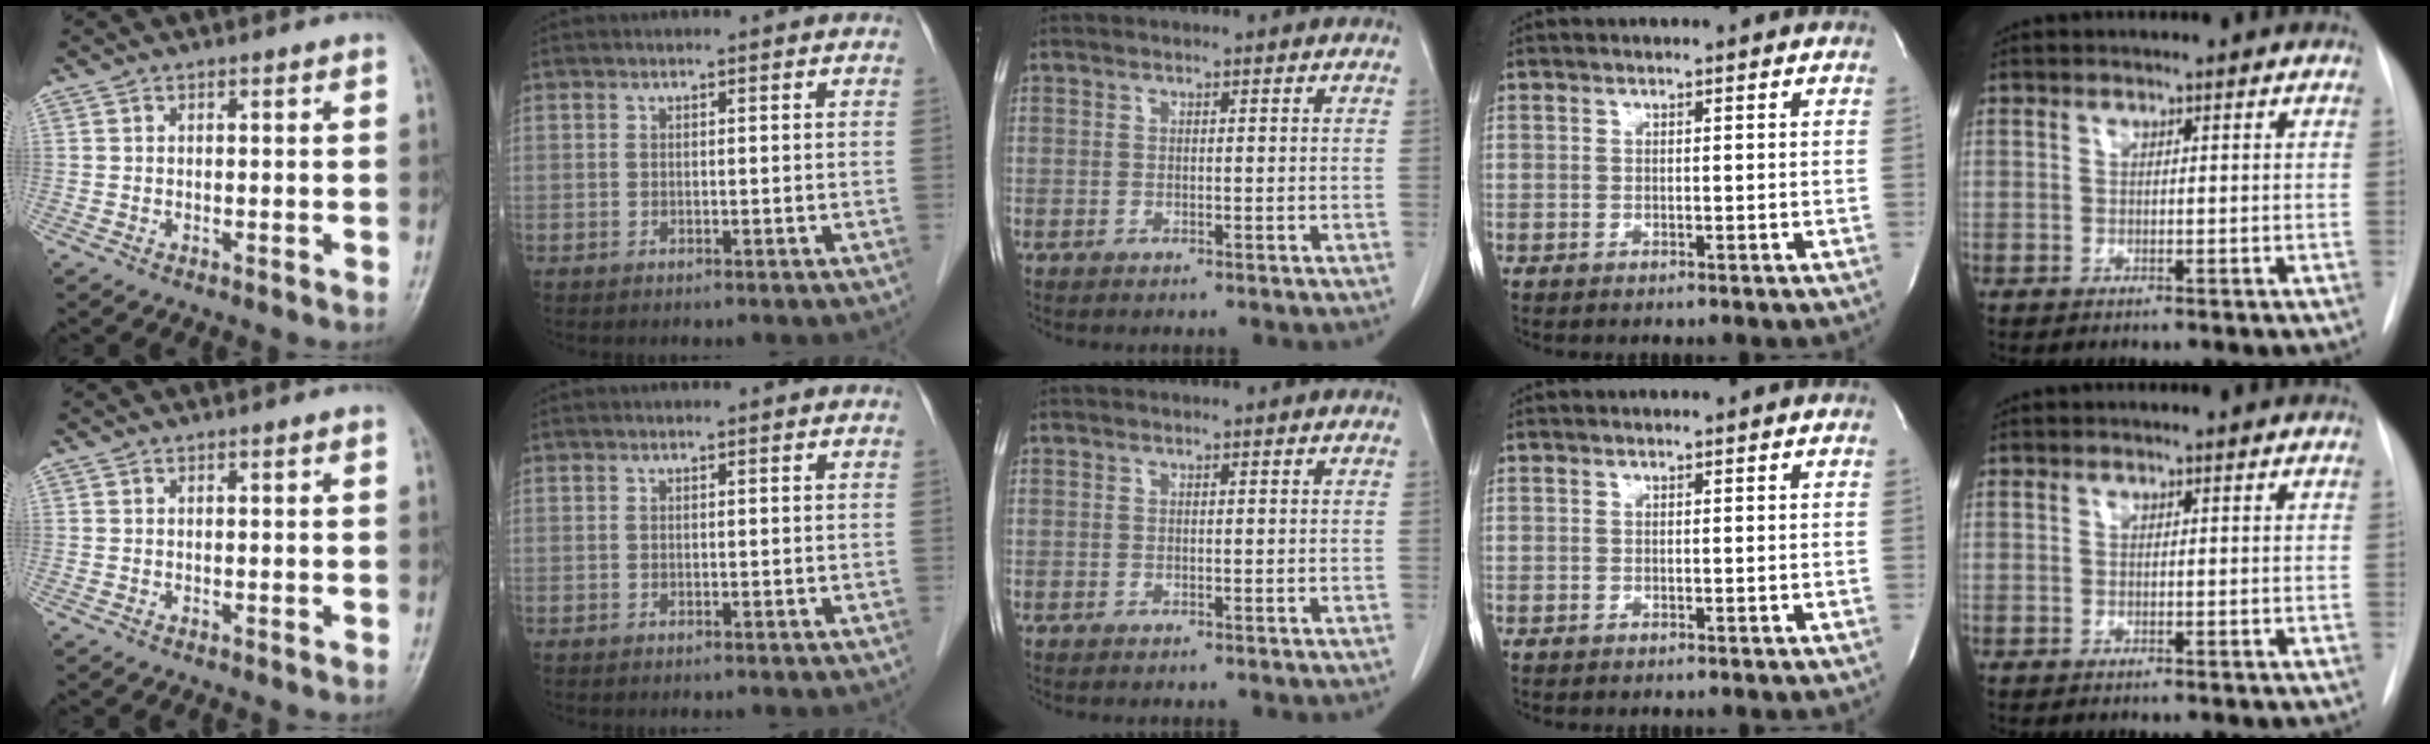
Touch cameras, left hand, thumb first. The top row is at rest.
{}